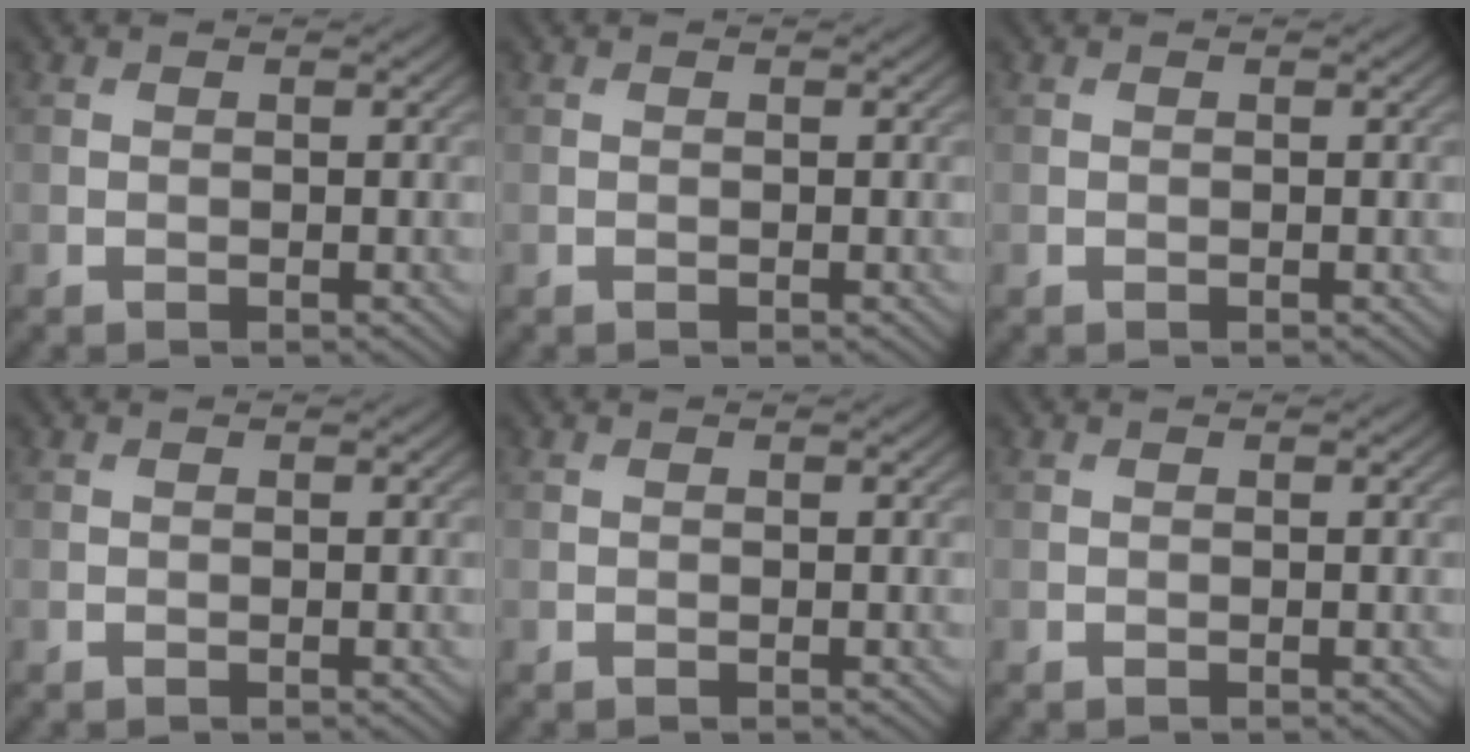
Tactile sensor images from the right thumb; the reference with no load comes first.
{"total": 0.0}
{"total": 0.0}
{"total": 0.0}
{"total": 0.0}
{"total": 0.0}